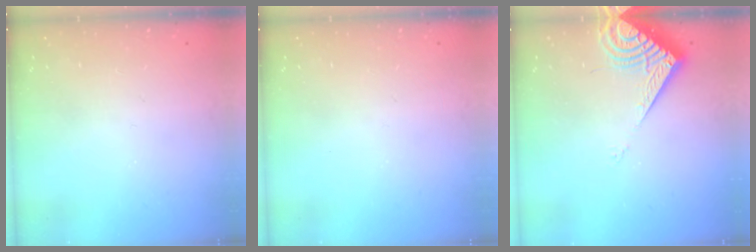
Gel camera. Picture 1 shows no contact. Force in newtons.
{"total": 0.0}
{"total": 7.9, "press": 7.8, "slide": 1.2}